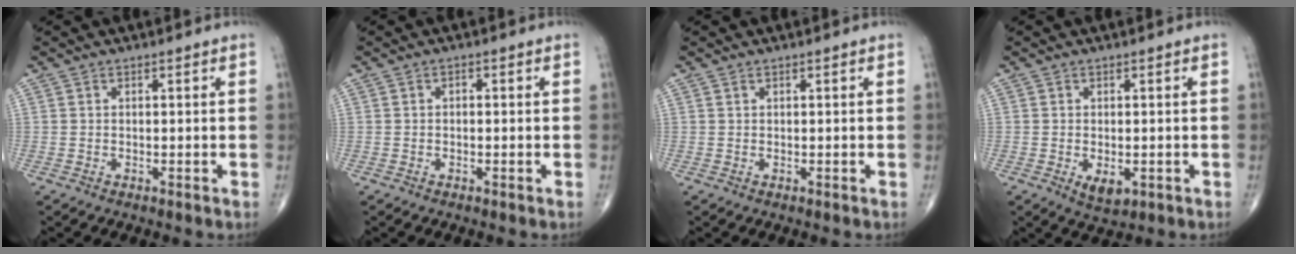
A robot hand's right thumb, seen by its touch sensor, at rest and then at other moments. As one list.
[{"total": 0.8, "force": [0.0, 0.6, 0.6], "torque": [-0.006, 0.003, -0.003]}, {"total": 0.0}, {"total": 3.4, "force": [-0.9, 1.9, 2.6], "torque": [-0.038, -0.007, -0.006]}]